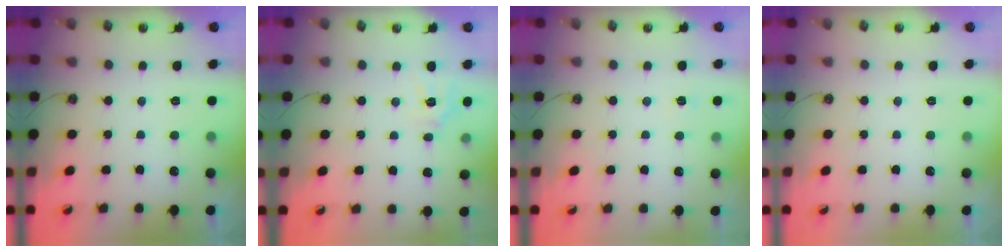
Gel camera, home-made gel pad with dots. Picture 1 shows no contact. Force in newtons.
{"total": 8.1, "press": 8.1, "slide": 0.8}
{"total": 2.2, "press": 2.2, "slide": 0.3}
{"total": 0.0}